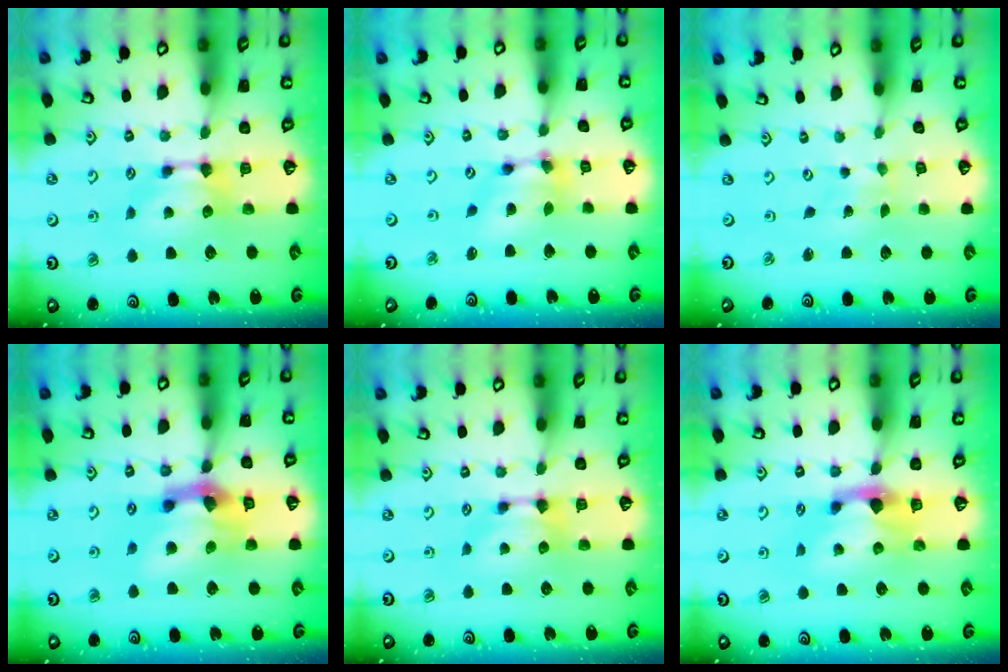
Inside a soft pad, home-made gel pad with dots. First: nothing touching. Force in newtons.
{"total": 6.4, "press": 6.0, "slide": 2.2}
{"total": 5.9, "press": 5.9, "slide": 0.3}
{"total": 7.2, "press": 6.7, "slide": 2.8}
{"total": 0.0}
{"total": 2.2, "press": 1.9, "slide": 1.2}